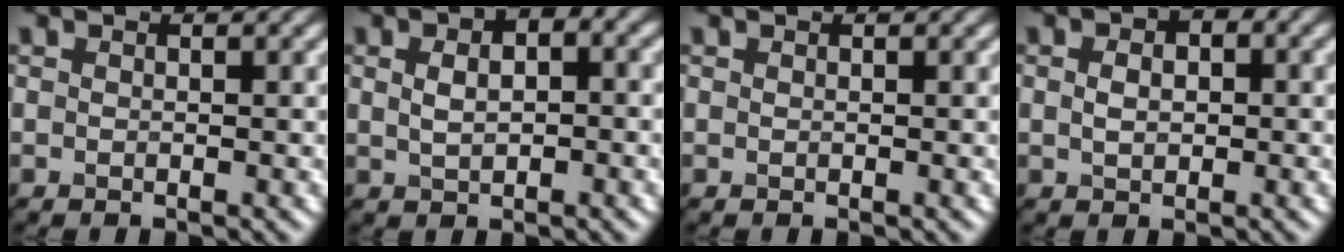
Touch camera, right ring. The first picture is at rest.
{"total": 5.0, "force": [1.4, 2.9, 3.9], "torque": [-0.047, 0.019, 0.008]}
{"total": 0.0}
{"total": 3.0, "force": [0.5, 2.0, 2.1], "torque": [-0.025, 0.011, -0.004]}